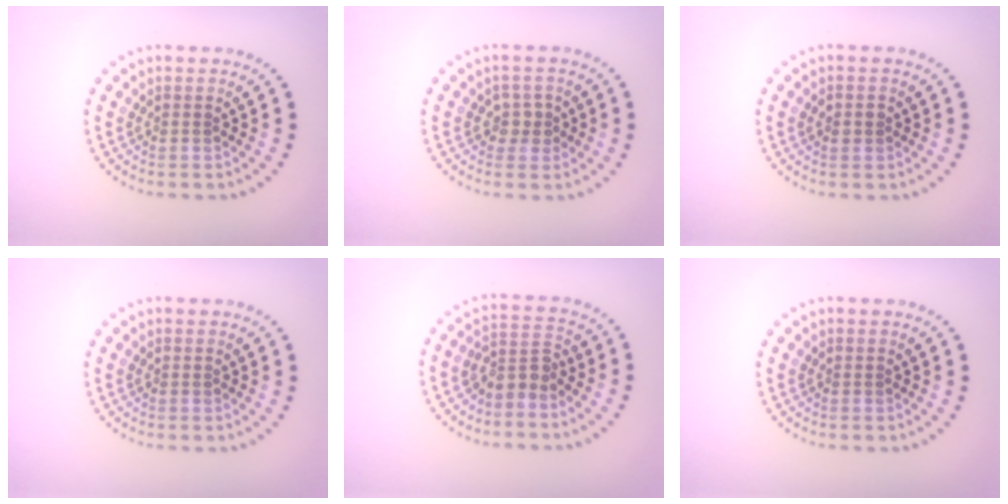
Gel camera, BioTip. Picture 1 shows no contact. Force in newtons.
{"total": 1.5, "press": 1.4, "slide": 0.6}
{"total": 1.1, "press": 1.1, "slide": 0.2}
{"total": 0.0}
{"total": 2.5, "press": 1.9, "slide": 1.7}
{"total": 0.0}